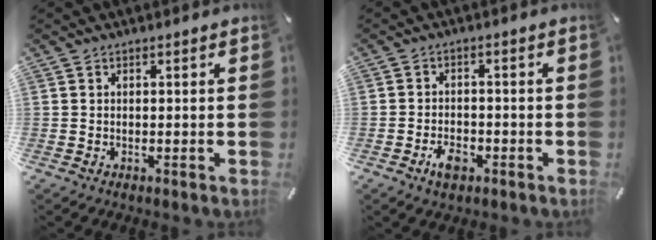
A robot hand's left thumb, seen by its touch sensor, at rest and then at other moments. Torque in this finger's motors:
{"motor_torque": [-0.01, 0.02, 0.00, 0.01, 0.02]}